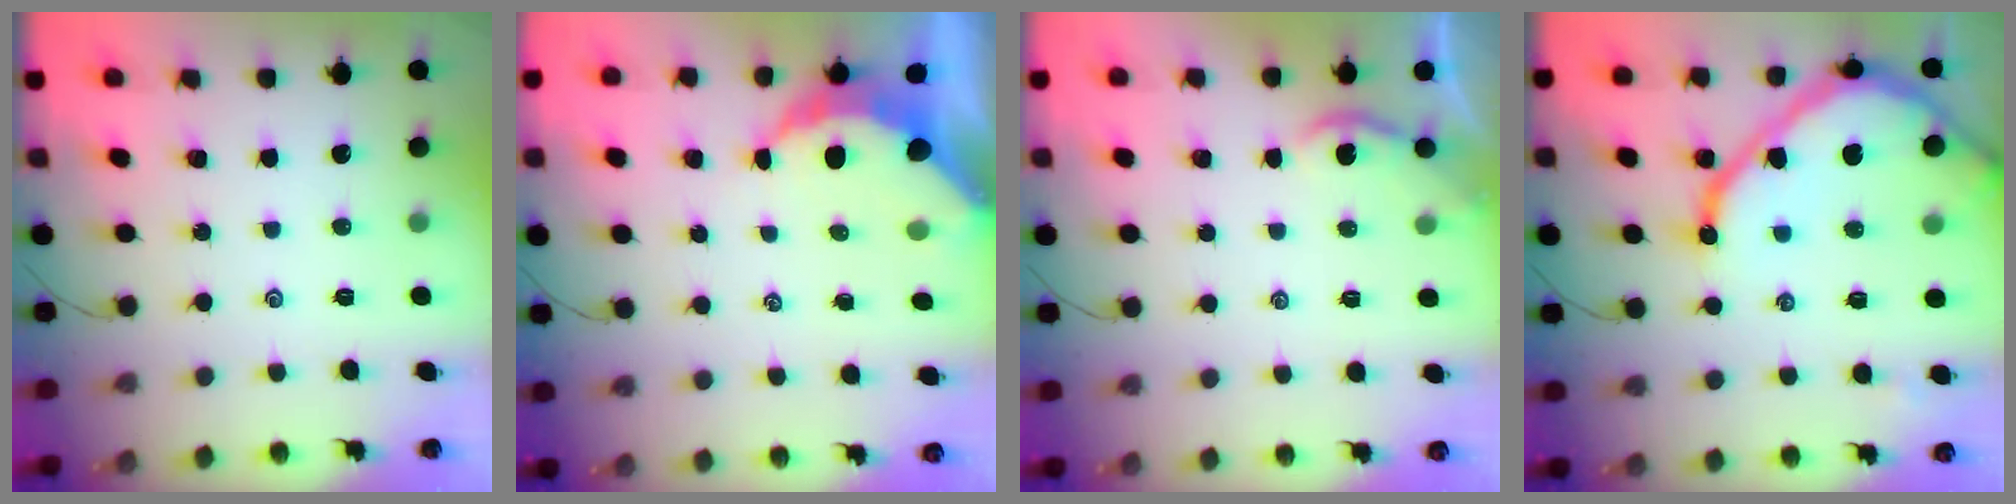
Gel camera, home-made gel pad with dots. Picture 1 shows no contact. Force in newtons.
{"total": 8.4, "press": 8.4, "slide": 0.5}
{"total": 1.8, "press": 1.7, "slide": 0.5}
{"total": 15.4, "press": 15.3, "slide": 1.6}